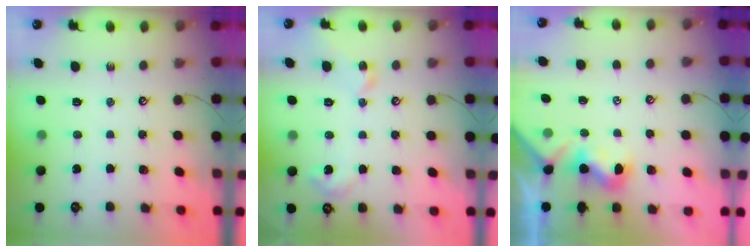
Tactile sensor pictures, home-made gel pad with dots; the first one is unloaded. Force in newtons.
{"total": 5.4, "press": 5.4, "slide": 0.7}
{"total": 1.5, "press": 1.4, "slide": 0.5}